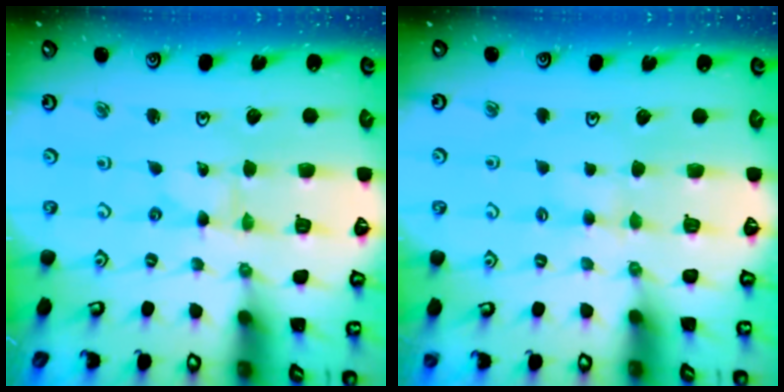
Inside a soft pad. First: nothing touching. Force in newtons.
{"total": 3.2, "press": 3.2, "slide": 0.5}